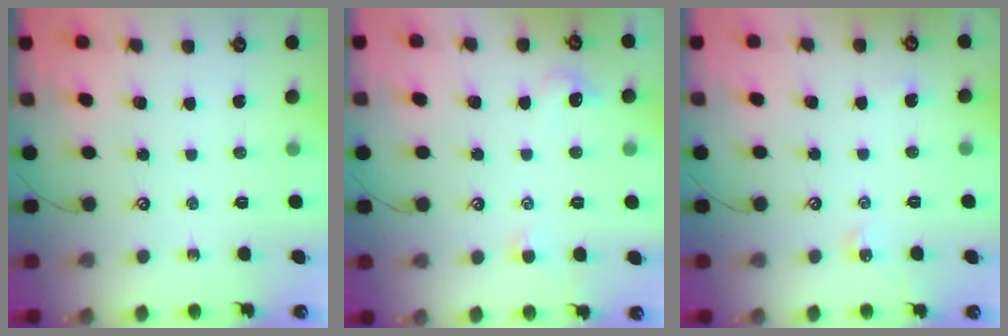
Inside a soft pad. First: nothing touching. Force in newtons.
{"total": 1.5, "press": 1.3, "slide": 0.6}
{"total": 2.7, "press": 2.7, "slide": 0.6}